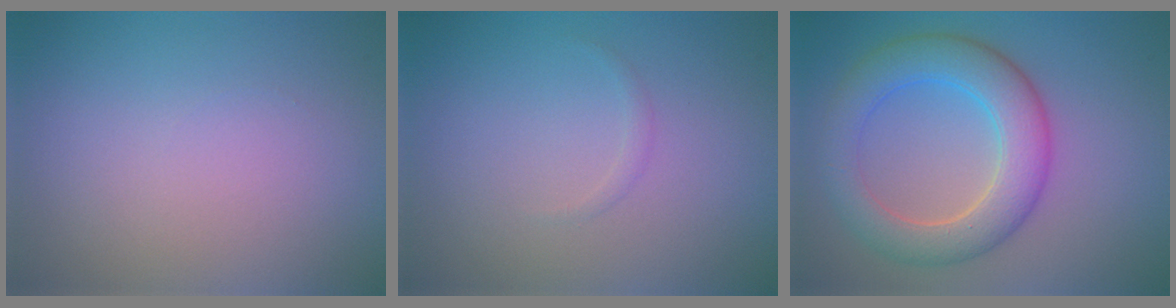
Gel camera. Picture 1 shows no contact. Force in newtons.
{"total": 0.5, "press": 0.5, "slide": 0.0}
{"total": 6.5, "press": 6.5, "slide": 0.2}